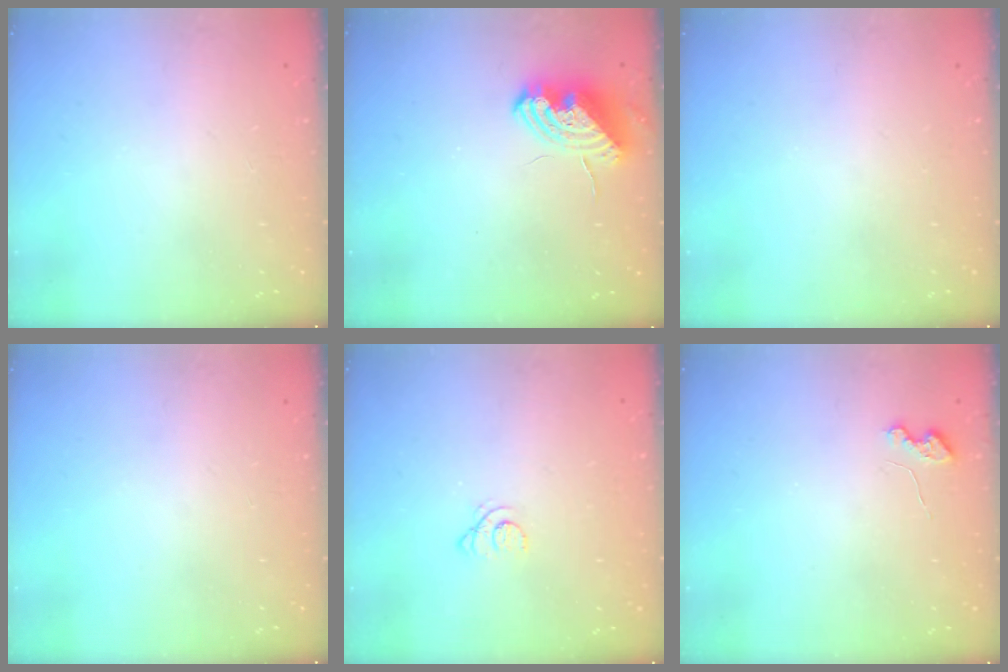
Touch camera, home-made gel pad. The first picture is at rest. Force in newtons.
{"total": 9.1, "press": 9.0, "slide": 1.4}
{"total": 0.0}
{"total": 0.0}
{"total": 1.6, "press": 1.6, "slide": 0.2}
{"total": 3.7, "press": 3.7, "slide": 0.5}